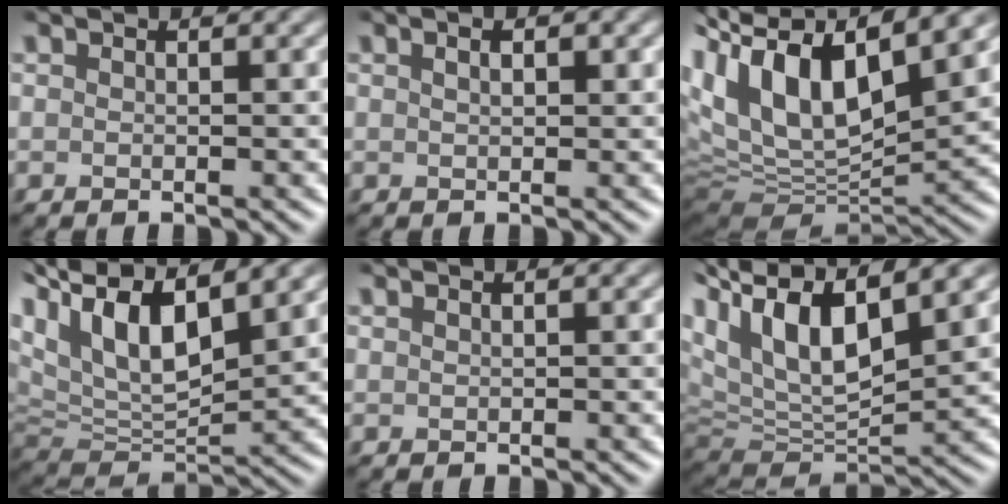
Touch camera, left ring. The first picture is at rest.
{"total": 2.0, "force": [0.7, 0.8, 1.8], "torque": [-0.020, 0.001, 0.011]}
{"total": 12.6, "force": [3.3, 5.8, 10.7], "torque": [-0.198, 0.025, 0.054]}
{"total": 11.9, "force": [5.5, 5.7, 8.8], "torque": [-0.168, 0.024, 0.096]}
{"total": 0.0}
{"total": 11.5, "force": [4.4, 5.3, 9.2], "torque": [-0.175, 0.020, 0.079]}